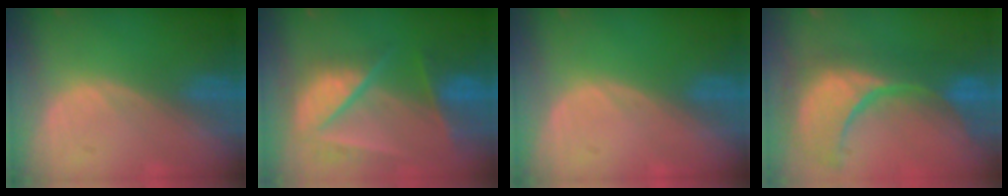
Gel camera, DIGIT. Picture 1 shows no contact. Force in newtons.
{"total": 9.8, "press": 8.4, "slide": 5.1}
{"total": 0.0}
{"total": 12.6, "press": 11.2, "slide": 5.7}